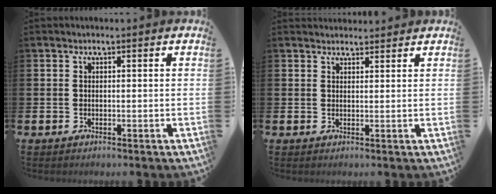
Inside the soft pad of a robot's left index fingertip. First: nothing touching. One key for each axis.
{"total": 1.9, "fx": 1.9, "fy": 0.5, "fz": 0.0, "tx": 0.009, "ty": -0.008, "tz": 0.033}